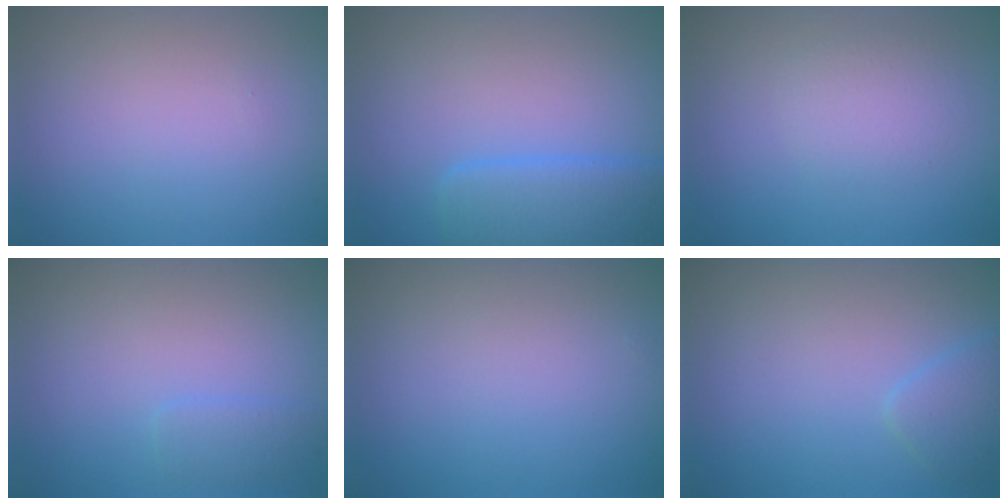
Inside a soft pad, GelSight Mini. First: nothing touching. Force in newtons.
{"total": 4.2, "press": 4.2, "slide": 0.2}
{"total": 2.0, "press": 2.0, "slide": 0.0}
{"total": 1.3, "press": 1.3, "slide": 0.1}
{"total": 0.0}
{"total": 1.7, "press": 1.7, "slide": 0.1}